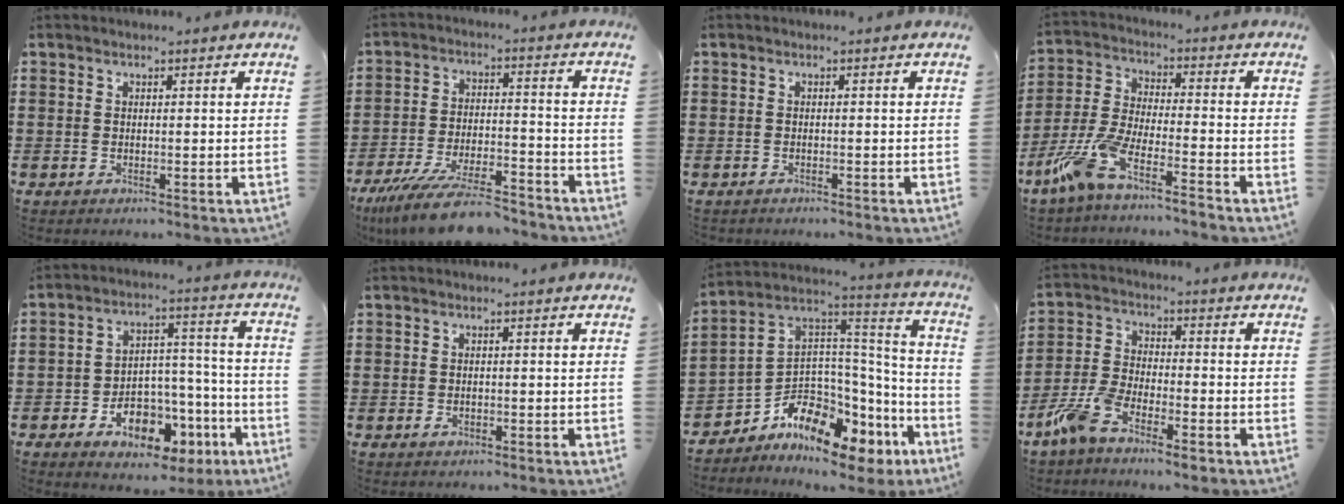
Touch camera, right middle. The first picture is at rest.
{"total": 10.3, "force": [-9.0, 1.4, 4.9], "torque": [-0.096, 0.014, -0.174]}
{"total": 0.5, "force": [-0.5, 0.0, 0.0], "torque": [-0.002, -0.001, -0.011]}
{"total": 8.0, "force": [-6.7, 0.5, 4.5], "torque": [-0.125, -0.017, -0.138]}
{"total": 7.6, "force": [-4.3, 5.1, 3.6], "torque": [-0.056, 0.028, -0.073]}
{"total": 0.8, "force": [-0.4, 0.4, 0.5], "torque": [-0.012, -0.004, -0.008]}
{"total": 8.1, "force": [-6.2, 4.5, 2.7], "torque": [-0.078, -0.019, -0.120]}
{"total": 7.4, "force": [-5.4, 2.0, 4.6], "torque": [-0.116, -0.004, -0.106]}